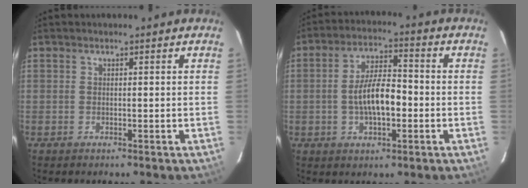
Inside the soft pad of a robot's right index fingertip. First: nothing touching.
{"total": 8.9, "force": [-1.7, 3.5, 8.0], "torque": [-0.150, 0.008, -0.025]}